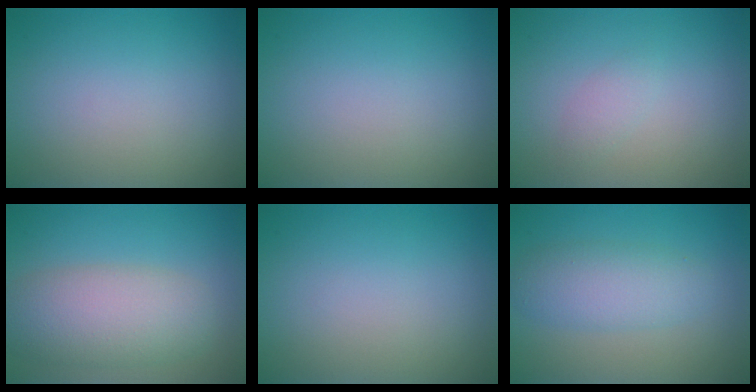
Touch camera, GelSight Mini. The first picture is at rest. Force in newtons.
{"total": 0.0}
{"total": 1.0, "press": 1.0, "slide": 0.0}
{"total": 5.9, "press": 5.9, "slide": 0.6}
{"total": 0.0}
{"total": 3.6, "press": 3.6, "slide": 0.1}